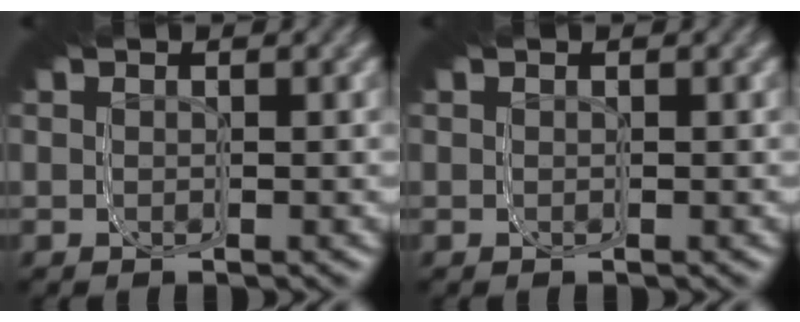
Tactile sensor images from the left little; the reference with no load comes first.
{"total": 0.0}